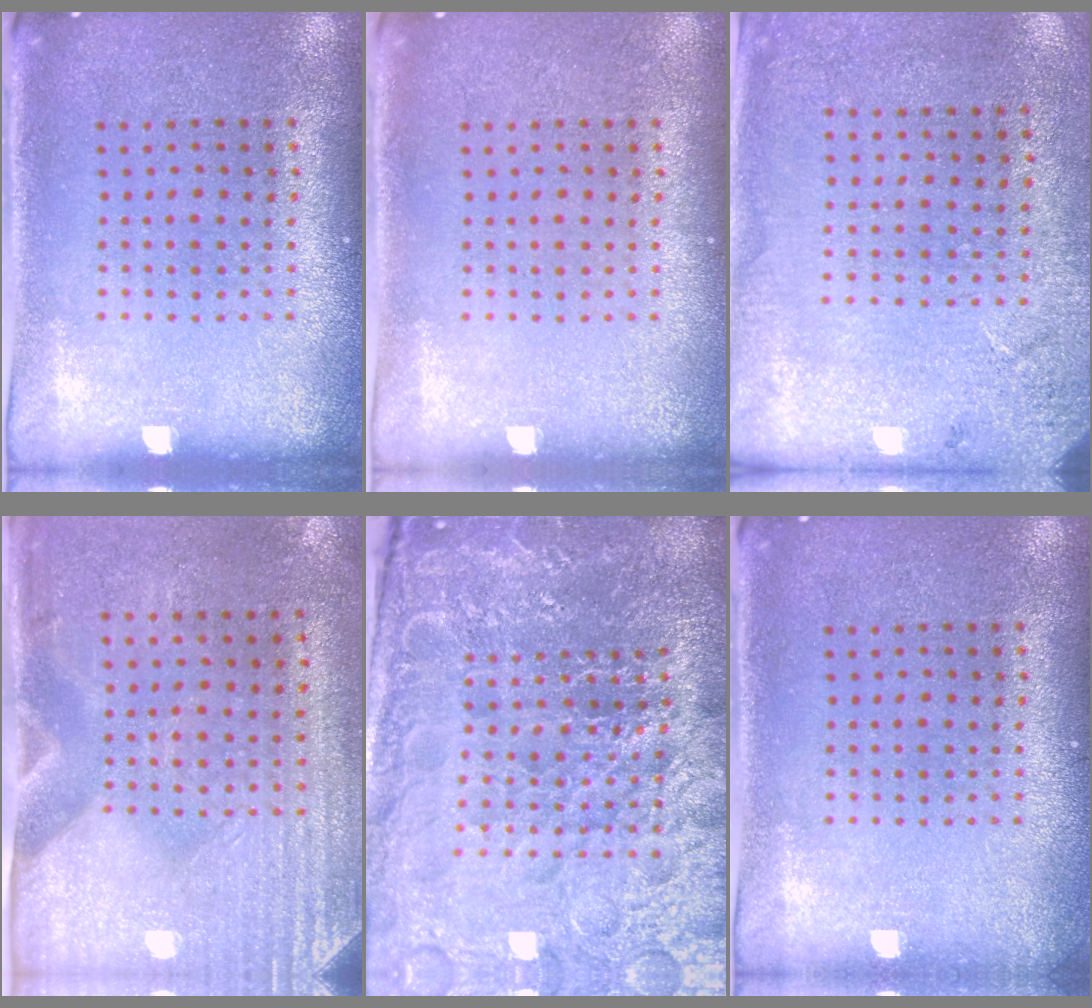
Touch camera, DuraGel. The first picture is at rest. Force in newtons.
{"total": 0.0}
{"total": 2.6, "press": 2.3, "slide": 1.2}
{"total": 3.0, "press": 2.6, "slide": 1.6}
{"total": 6.8, "press": 6.0, "slide": 3.2}
{"total": 0.7, "press": 0.7, "slide": 0.0}